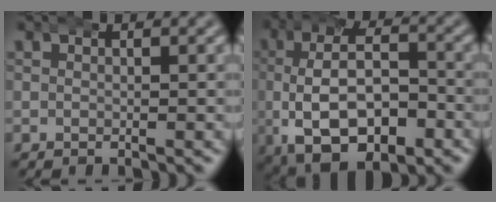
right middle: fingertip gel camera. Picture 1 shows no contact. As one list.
[{"total": 12.5, "force": [-2.9, 8.0, 9.1], "torque": [-0.177, -0.035, -0.028]}]